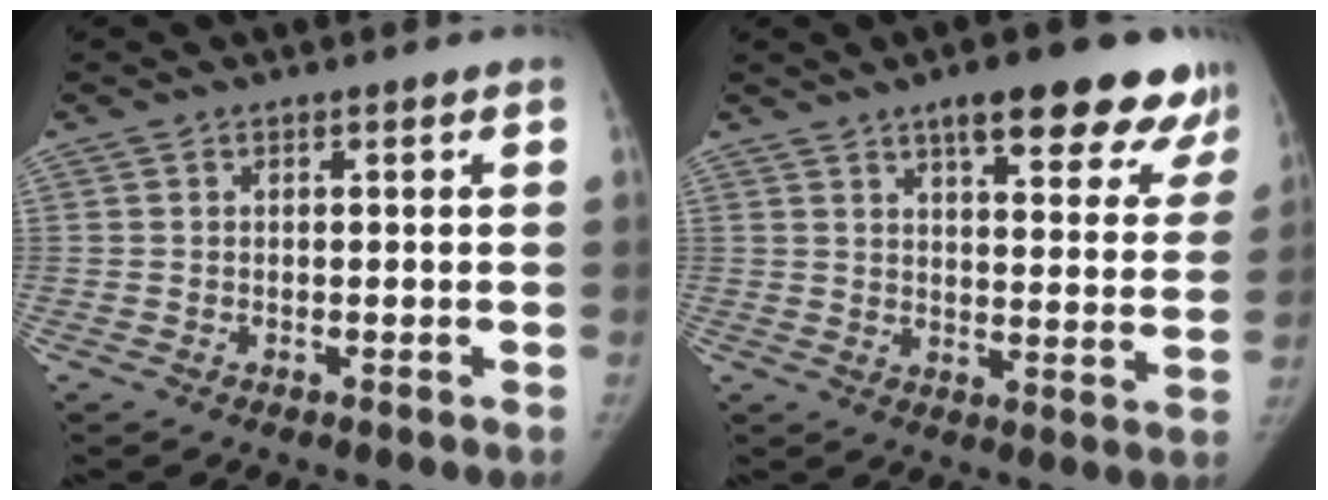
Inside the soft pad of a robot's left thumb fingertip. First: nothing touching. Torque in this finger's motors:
{"motor_torque": [0.43, -0.56, 1.24, -0.17, 0.09]}